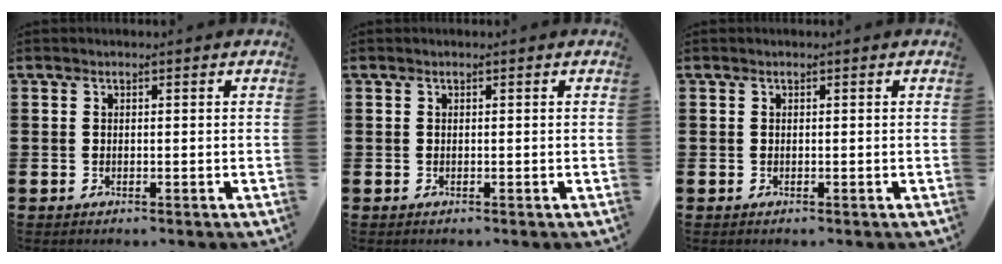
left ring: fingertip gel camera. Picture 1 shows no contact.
{"total": 0.0}
{"total": 0.0}